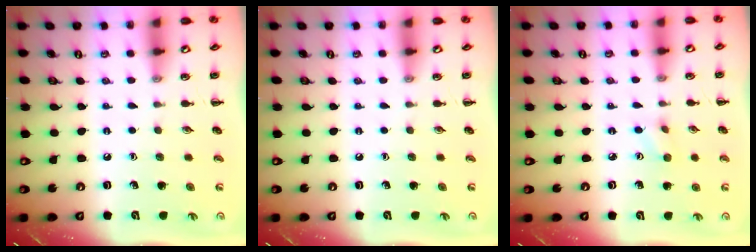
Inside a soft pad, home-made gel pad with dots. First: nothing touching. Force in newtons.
{"total": 0.0}
{"total": 3.5, "press": 3.3, "slide": 1.1}